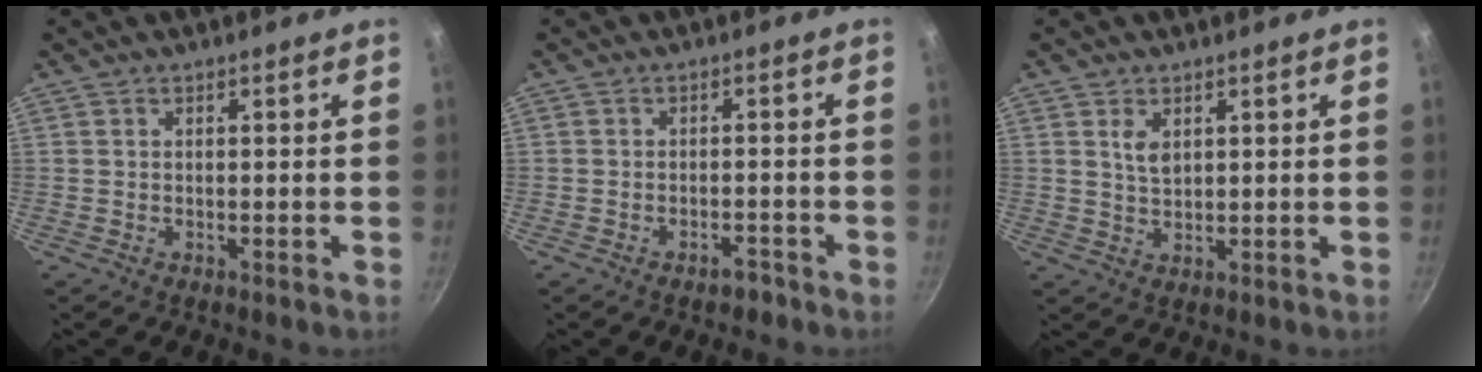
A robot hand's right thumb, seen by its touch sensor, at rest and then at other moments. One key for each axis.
{"total": 2.3, "fx": -1.8, "fy": 1.2, "fz": 1.0, "tx": -0.004, "ty": 0.024, "tz": -0.018}
{"total": 3.3, "fx": 1.3, "fy": 2.0, "fz": 2.3, "tx": -0.037, "ty": -0.009, "tz": 0.026}